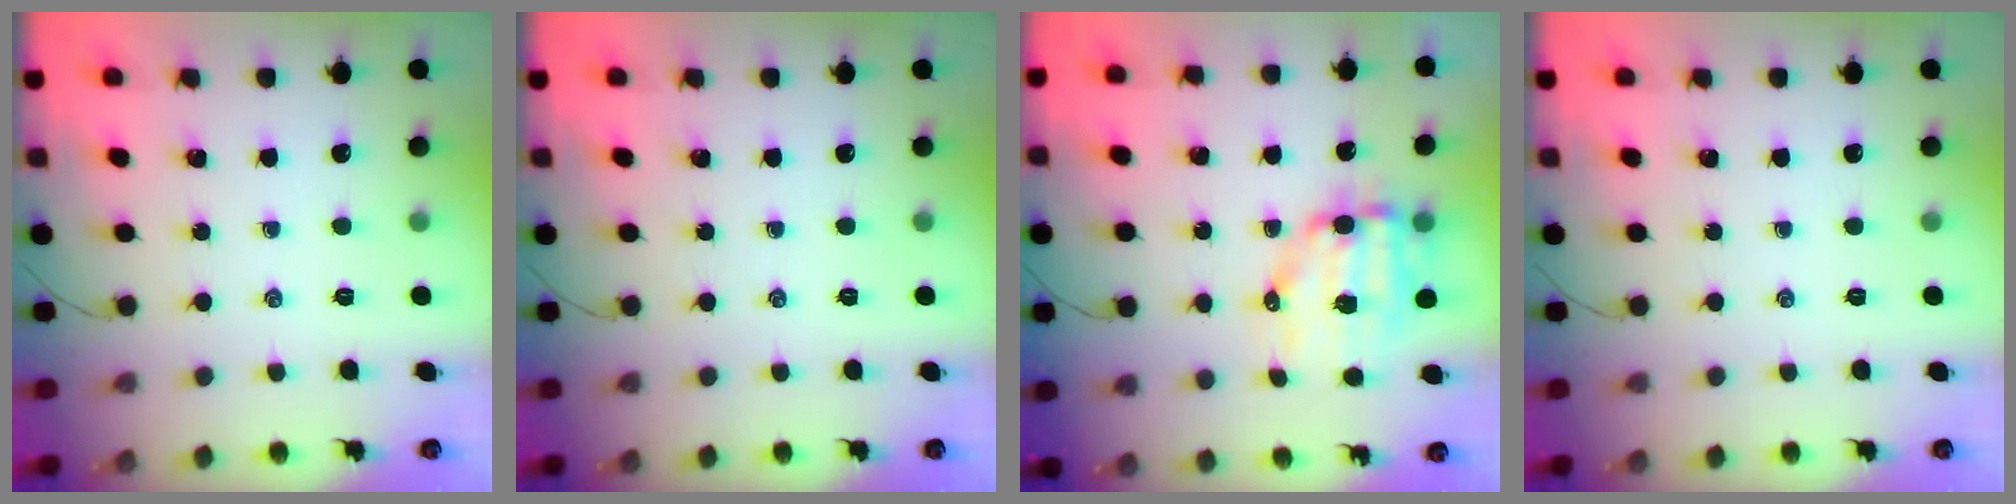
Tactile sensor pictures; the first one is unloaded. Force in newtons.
{"total": 0.0}
{"total": 10.6, "press": 10.3, "slide": 2.3}
{"total": 0.0}